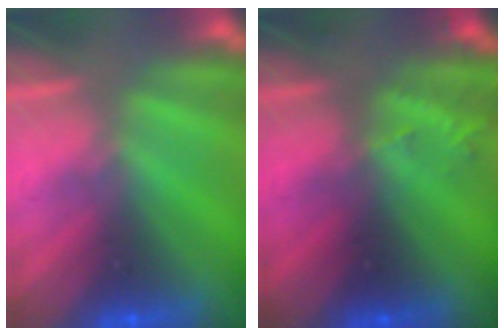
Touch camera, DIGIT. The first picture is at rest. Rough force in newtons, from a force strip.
{"total": 2.7}